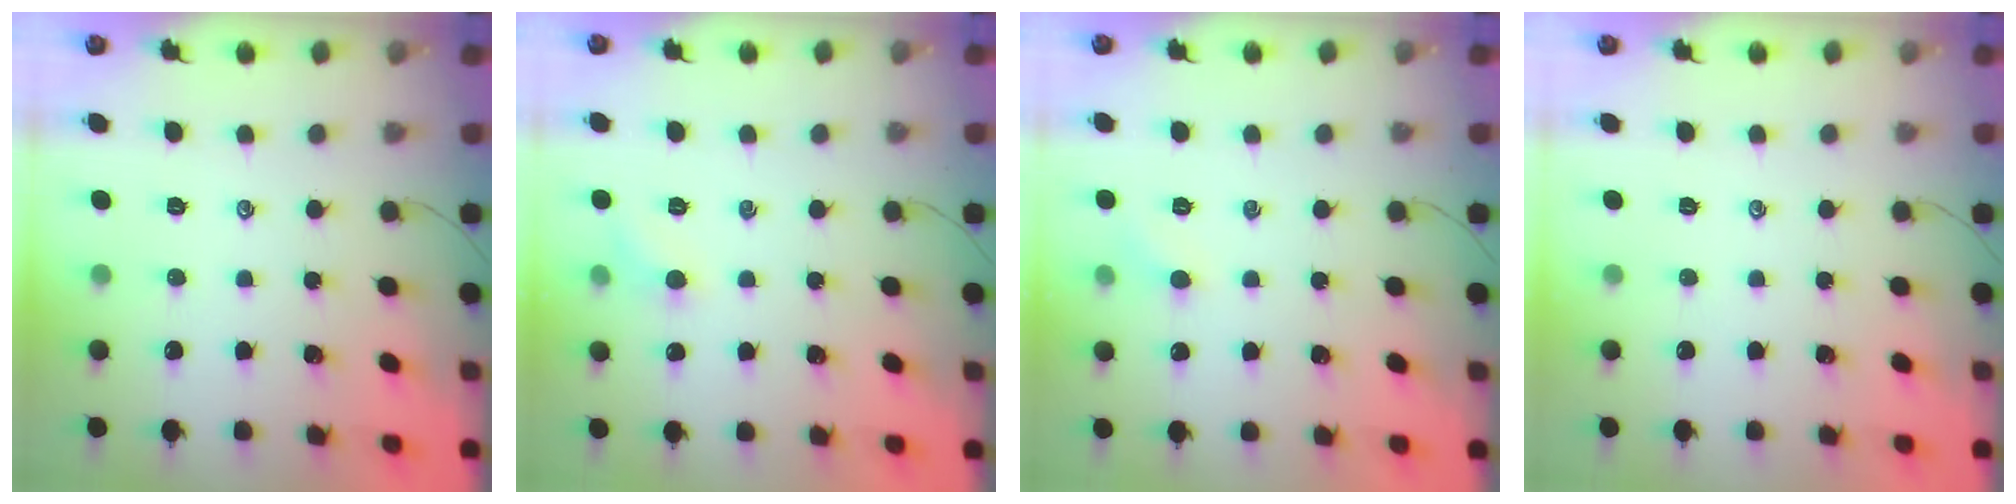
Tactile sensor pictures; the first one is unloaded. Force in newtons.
{"total": 5.2, "press": 5.0, "slide": 1.5}
{"total": 3.4, "press": 3.3, "slide": 1.1}
{"total": 0.0}